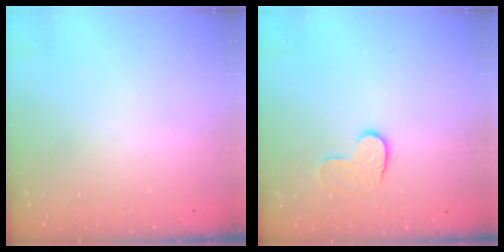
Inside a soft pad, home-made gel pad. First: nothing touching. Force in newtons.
{"total": 6.9, "press": 6.8, "slide": 0.6}